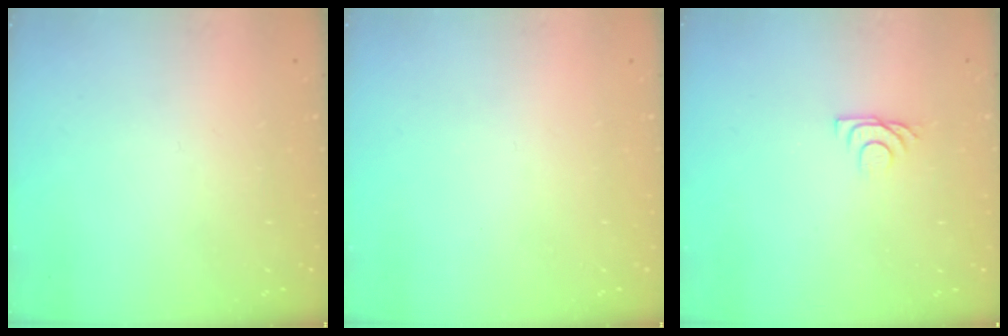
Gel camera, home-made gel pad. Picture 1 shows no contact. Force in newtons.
{"total": 0.0}
{"total": 5.3, "press": 5.3, "slide": 0.6}